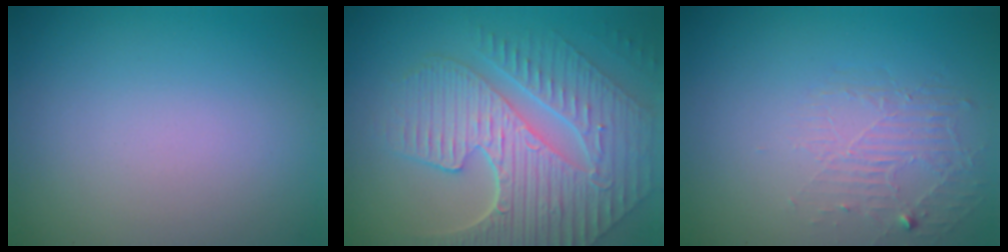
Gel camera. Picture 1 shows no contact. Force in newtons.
{"total": 9.2, "press": 6.2, "slide": 6.7}
{"total": 1.9, "press": 0.6, "slide": 1.8}